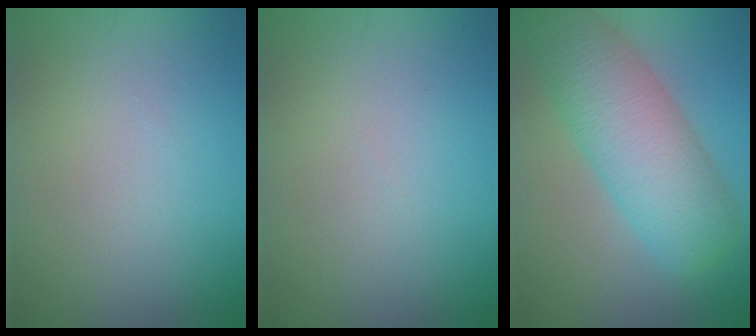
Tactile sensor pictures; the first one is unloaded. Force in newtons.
{"total": 0.0}
{"total": 7.8, "press": 7.8, "slide": 0.3}